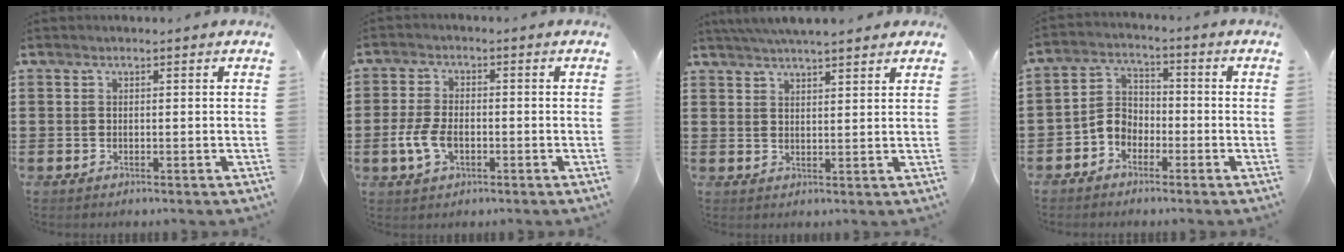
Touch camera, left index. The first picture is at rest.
{"total": 5.2, "force": [-1.5, 2.9, 4.0], "torque": [-0.095, -0.002, -0.031]}
{"total": 4.4, "force": [4.0, 0.2, 1.8], "torque": [-0.044, -0.004, 0.074]}
{"total": 4.5, "force": [-3.1, 2.8, 1.5], "torque": [-0.047, 0.006, -0.070]}